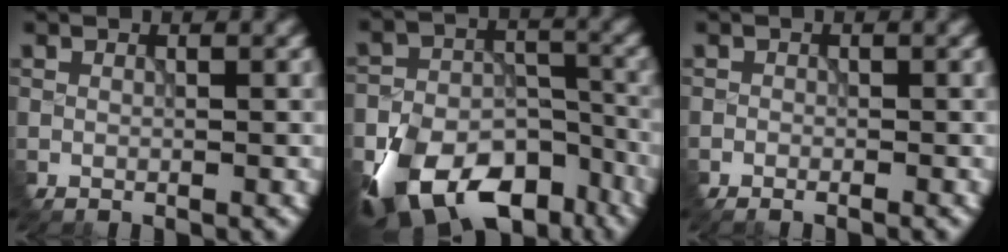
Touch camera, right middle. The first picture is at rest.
{"total": 12.2, "force": [-8.8, 6.7, 5.2], "torque": [-0.123, -0.024, -0.116]}
{"total": 1.3, "force": [-1.2, -0.4, -0.3], "torque": [0.001, 0.001, -0.003]}